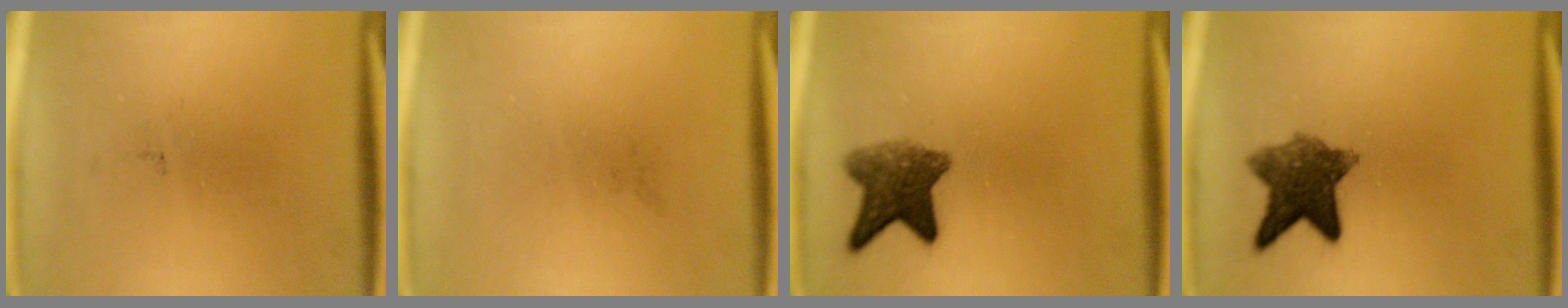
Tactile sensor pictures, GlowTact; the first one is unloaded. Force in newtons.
{"total": 0.0}
{"total": 6.7}
{"total": 8.2}